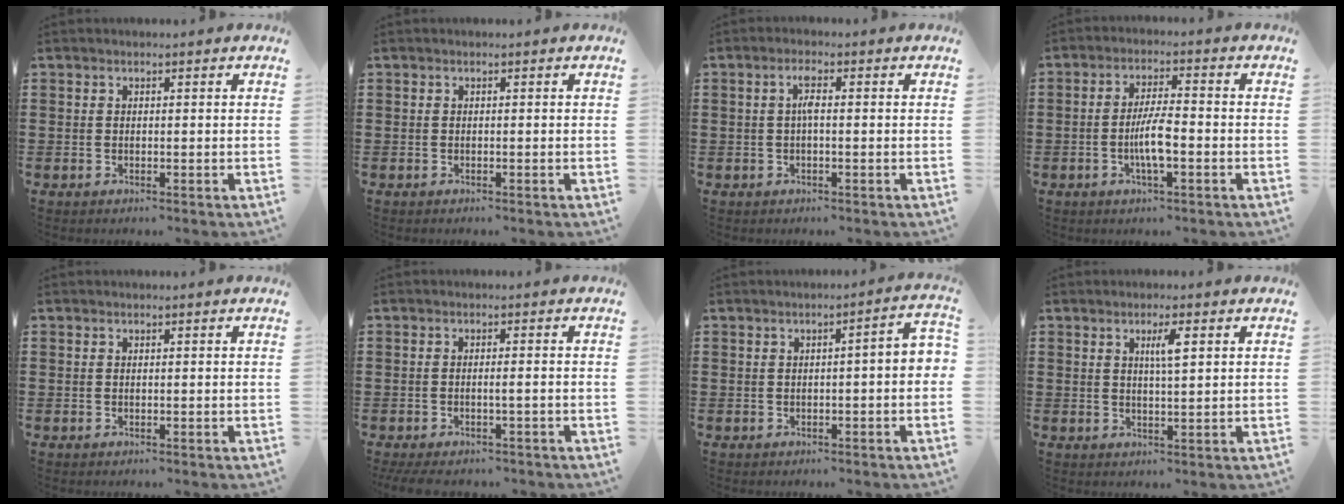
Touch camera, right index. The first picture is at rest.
{"total": 0.0}
{"total": 2.4, "force": [-0.1, 0.5, 2.4], "torque": [-0.048, 0.004, -0.004]}
{"total": 5.5, "force": [-1.6, 1.2, 5.1], "torque": [-0.108, -0.003, -0.035]}
{"total": 0.0}
{"total": 1.9, "force": [-1.5, 0.1, 1.2], "torque": [-0.021, -0.002, -0.028]}
{"total": 2.1, "force": [-0.8, 0.2, 2.0], "torque": [-0.032, -0.001, -0.016]}
{"total": 3.1, "force": [1.1, 0.4, 2.9], "torque": [-0.051, 0.000, 0.013]}